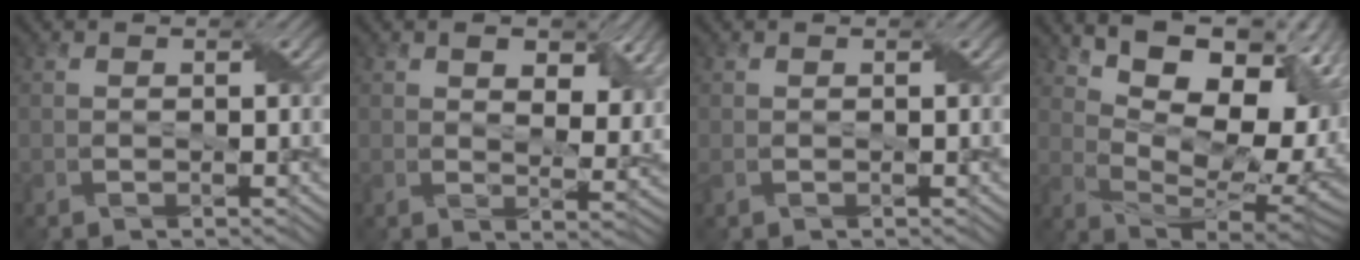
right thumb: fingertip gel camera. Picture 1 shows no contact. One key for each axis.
{"total": 6.8, "fx": 3.3, "fy": 3.6, "fz": 4.7, "tx": -0.080, "ty": -0.008, "tz": 0.052}
{"total": 0.7, "fx": 0.1, "fy": 0.3, "fz": 0.7, "tx": -0.017, "ty": 0.003, "tz": 0.002}
{"total": 16.1, "fx": 5.3, "fy": 8.2, "fz": 12.8, "tx": -0.191, "ty": 0.018, "tz": 0.091}